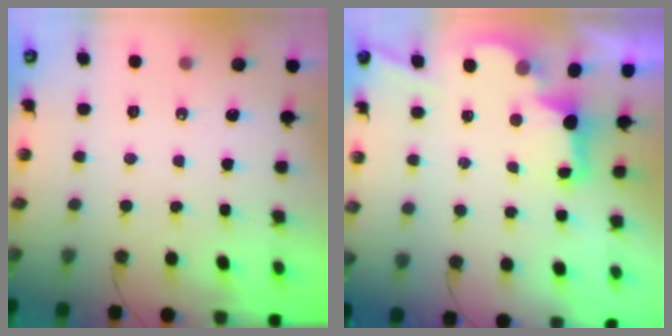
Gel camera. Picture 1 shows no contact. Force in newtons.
{"total": 2.8, "press": 2.6, "slide": 0.9}